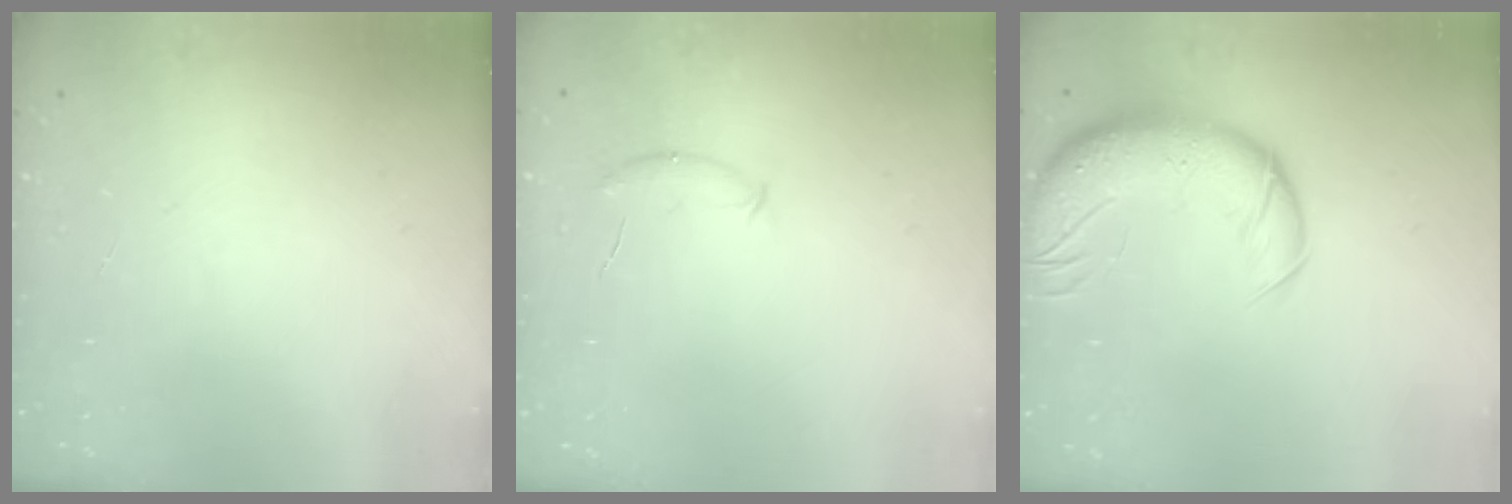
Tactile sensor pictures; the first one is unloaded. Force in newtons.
{"total": 5.8, "press": 5.7, "slide": 1.2}
{"total": 13.3, "press": 12.8, "slide": 3.6}